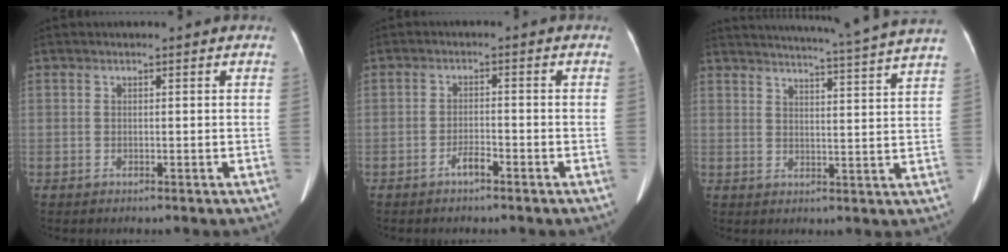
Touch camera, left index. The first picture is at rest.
{"total": 2.2, "force": [-1.7, 0.4, 1.4], "torque": [-0.027, -0.001, -0.029]}
{"total": 19.4, "force": [17.9, -2.1, 7.0], "torque": [-0.122, -0.051, 0.219]}